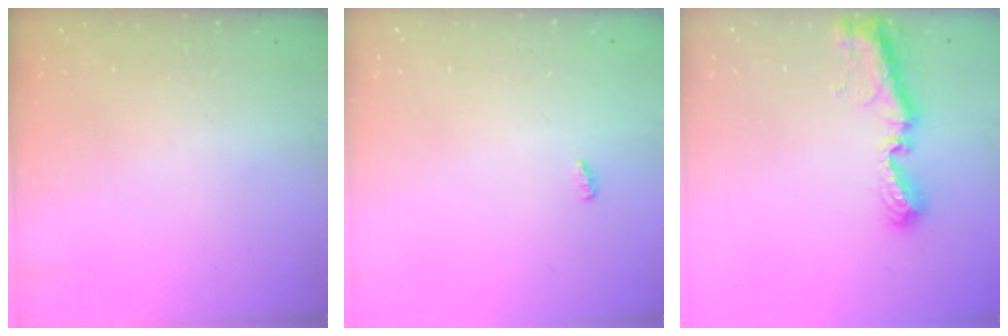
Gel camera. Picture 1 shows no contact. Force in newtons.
{"total": 2.9, "press": 2.6, "slide": 1.3}
{"total": 9.9, "press": 9.9, "slide": 0.7}